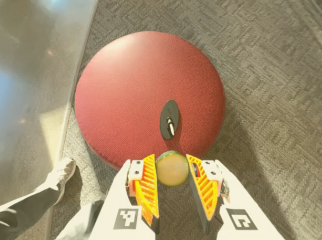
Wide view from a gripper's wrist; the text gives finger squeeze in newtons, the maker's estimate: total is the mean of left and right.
{"total": 5.9, "left": 5.6, "right": 6.2}